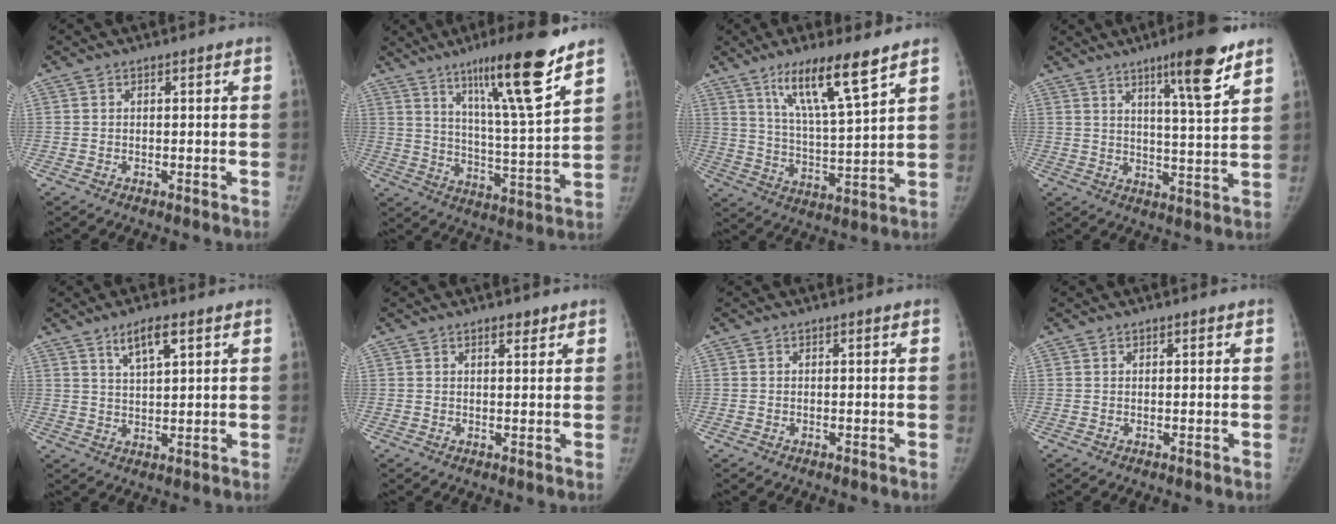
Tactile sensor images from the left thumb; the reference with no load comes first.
{"total": 18.0, "force": [11.4, 1.3, 13.9], "torque": [-0.207, -0.065, 0.184]}
{"total": 13.3, "force": [8.5, 1.7, 10.0], "torque": [-0.173, -0.047, 0.158]}
{"total": 11.7, "force": [7.3, 1.3, 9.1], "torque": [-0.128, -0.042, 0.109]}
{"total": 5.7, "force": [3.3, 1.8, 4.3], "torque": [-0.072, -0.016, 0.060]}
{"total": 2.1, "force": [1.5, 0.8, 1.2], "torque": [-0.011, -0.008, 0.022]}
{"total": 0.0}
{"total": 0.0}